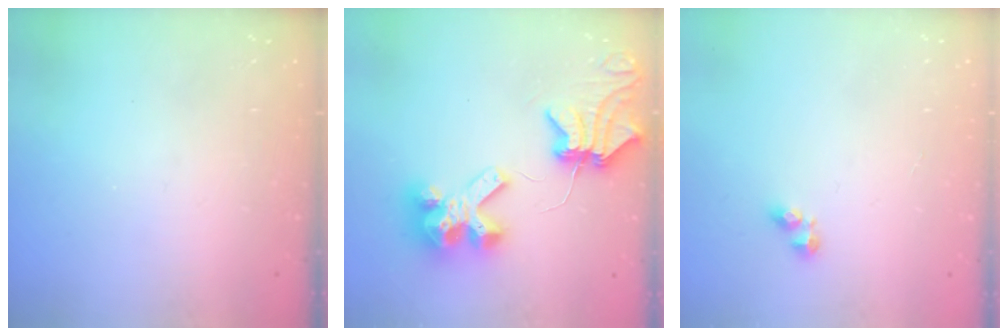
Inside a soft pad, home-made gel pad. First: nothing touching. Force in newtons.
{"total": 10.0, "press": 9.9, "slide": 1.6}
{"total": 3.2, "press": 3.2, "slide": 0.4}